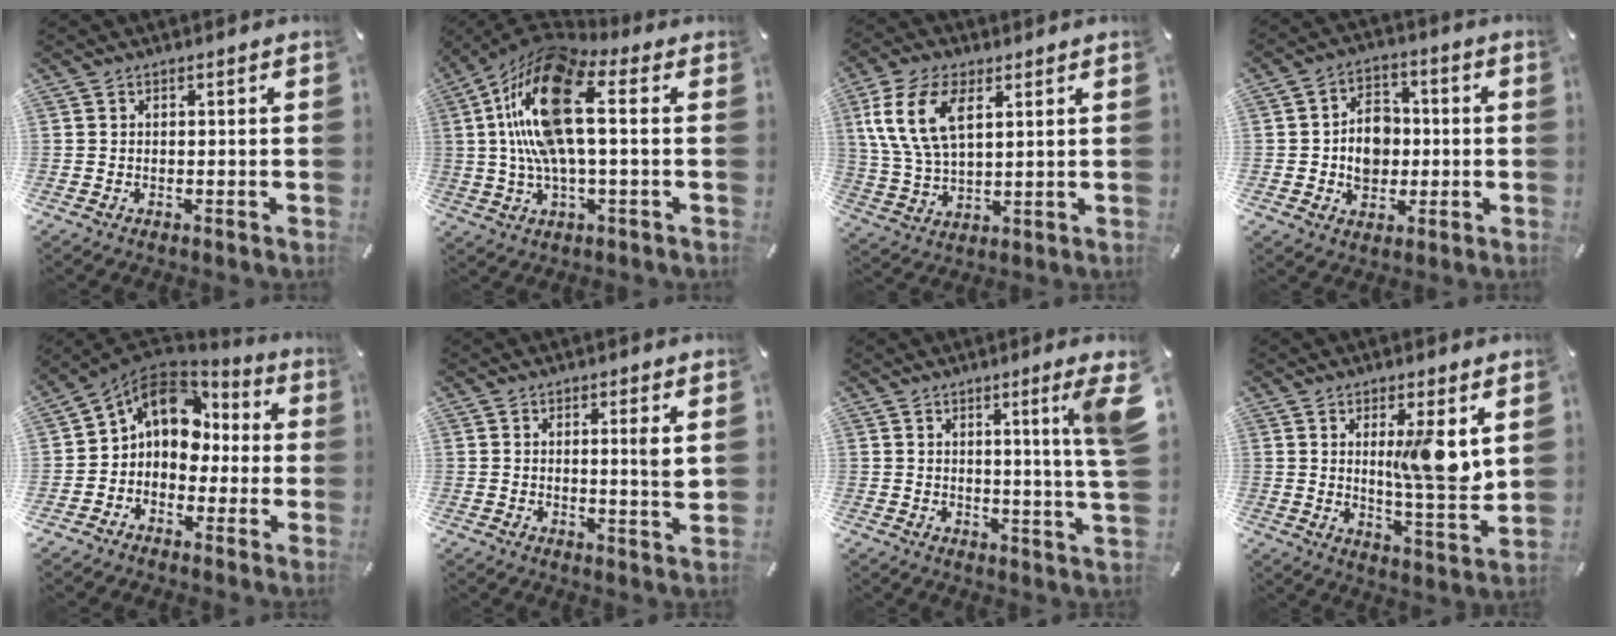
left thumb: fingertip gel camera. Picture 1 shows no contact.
{"total": 20.8, "force": [3.3, 9.2, 18.4], "torque": [-0.369, 0.004, 0.058]}
{"total": 12.5, "force": [4.9, 7.2, 9.0], "torque": [-0.223, -0.002, 0.086]}
{"total": 8.8, "force": [-0.7, 7.5, 4.6], "torque": [-0.081, 0.012, -0.011]}
{"total": 11.4, "force": [2.5, 9.1, 6.4], "torque": [-0.115, -0.001, 0.048]}
{"total": 3.5, "force": [1.4, 0.0, 3.3], "torque": [-0.048, -0.013, 0.017]}
{"total": 10.0, "force": [4.0, -0.8, 9.2], "torque": [-0.137, -0.028, 0.054]}
{"total": 11.7, "force": [3.7, 2.3, 10.8], "torque": [-0.160, -0.028, 0.054]}